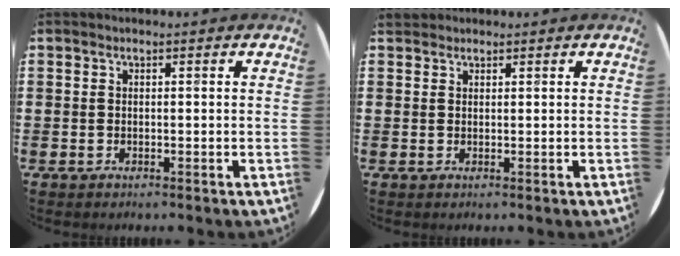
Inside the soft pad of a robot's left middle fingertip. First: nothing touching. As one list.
[{"total": 1.0, "force": [0.9, 0.3, 0.0], "torque": [-0.002, 0.003, 0.019]}]